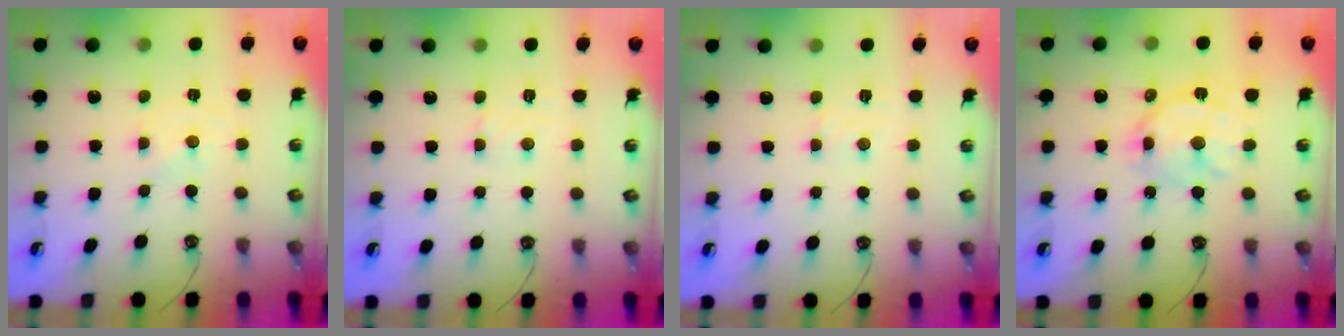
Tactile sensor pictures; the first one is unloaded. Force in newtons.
{"total": 1.9, "press": 1.8, "slide": 0.6}
{"total": 2.6, "press": 2.6, "slide": 0.4}
{"total": 14.2, "press": 14.1, "slide": 1.2}